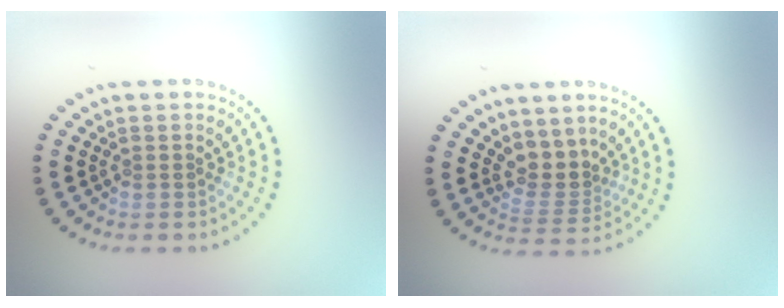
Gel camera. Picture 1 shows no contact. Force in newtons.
{"total": 2.8, "press": 2.0, "slide": 2.0}